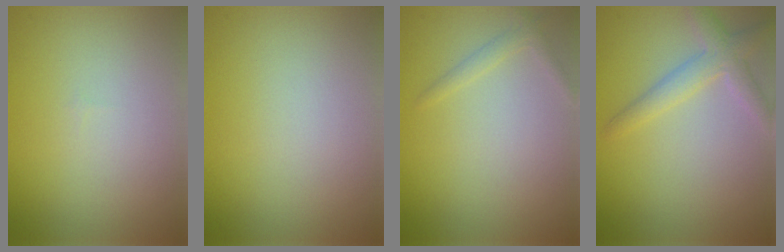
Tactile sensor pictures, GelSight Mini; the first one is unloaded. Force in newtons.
{"total": 0.0}
{"total": 1.1, "press": 1.1, "slide": 0.0}
{"total": 2.8, "press": 2.8, "slide": 0.1}